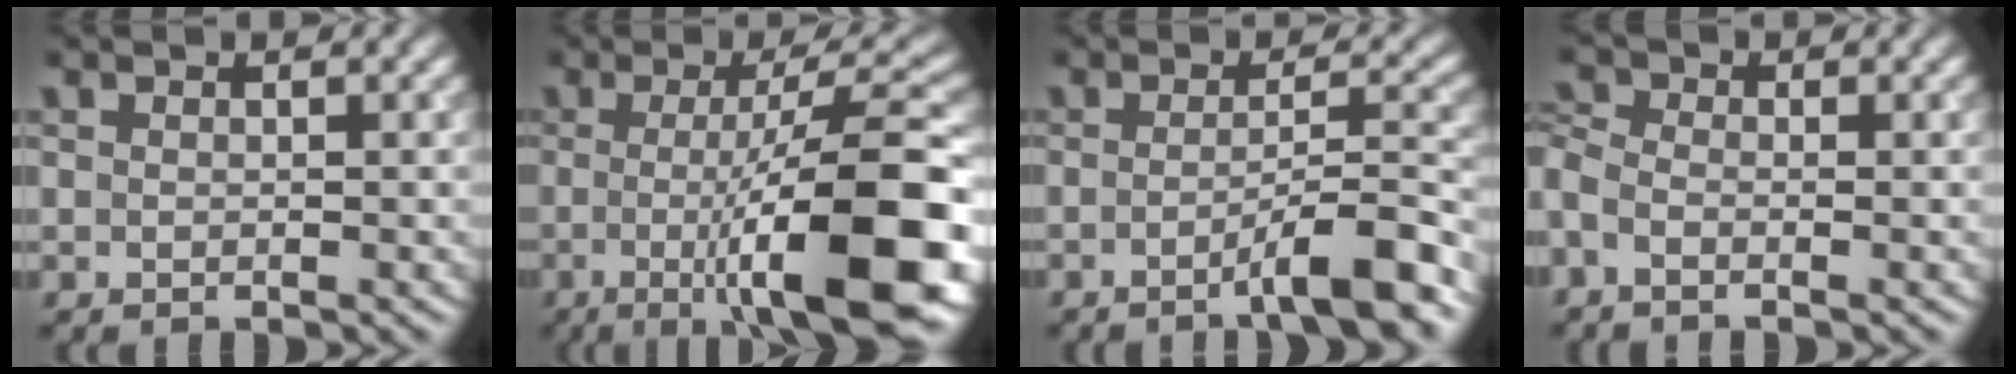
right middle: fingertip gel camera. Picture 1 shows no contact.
{"total": 12.8, "force": [-2.0, 3.1, 12.3], "torque": [-0.161, -0.007, -0.038]}
{"total": 5.9, "force": [-2.9, 0.9, 5.1], "torque": [-0.063, 0.010, -0.054]}
{"total": 2.3, "force": [-1.0, 1.1, 1.7], "torque": [-0.045, -0.004, -0.033]}